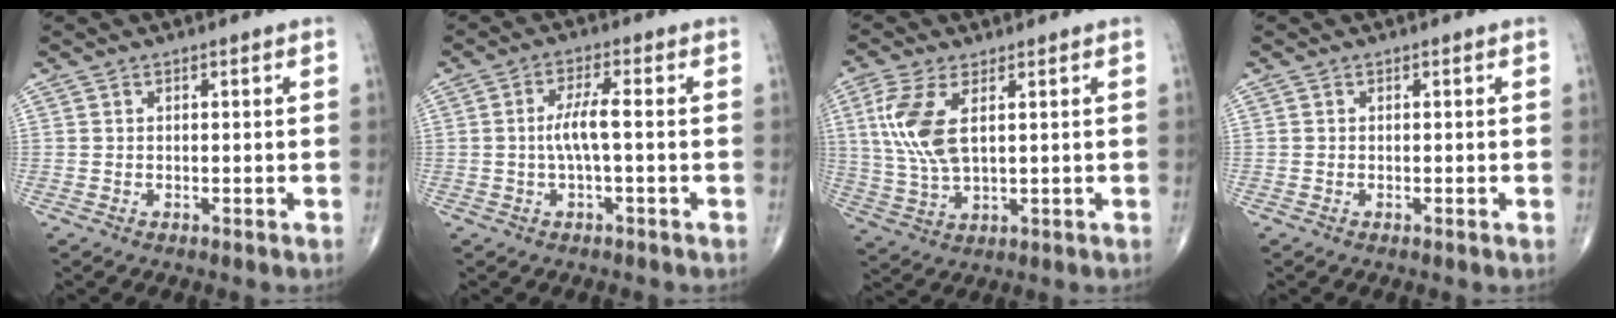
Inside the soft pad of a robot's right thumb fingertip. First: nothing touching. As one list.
[{"total": 4.6, "force": [-0.4, 0.7, 4.5], "torque": [-0.103, 0.011, -0.010]}, {"total": 9.9, "force": [2.6, 4.3, 8.5], "torque": [-0.199, -0.006, 0.058]}, {"total": 0.0}]